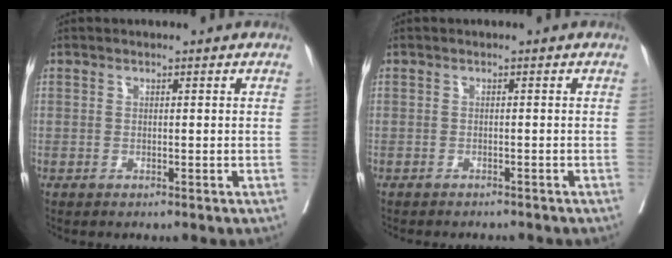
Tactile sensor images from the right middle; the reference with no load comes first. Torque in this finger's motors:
{"motor_torque": [0.61, -0.60, 0.00, 0.01]}